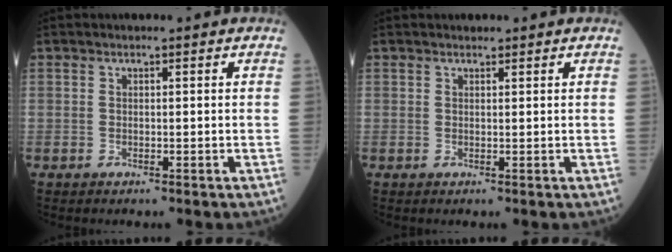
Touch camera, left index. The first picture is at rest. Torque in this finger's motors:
{"motor_torque": [0.14, -0.02, -0.01, 0.01]}